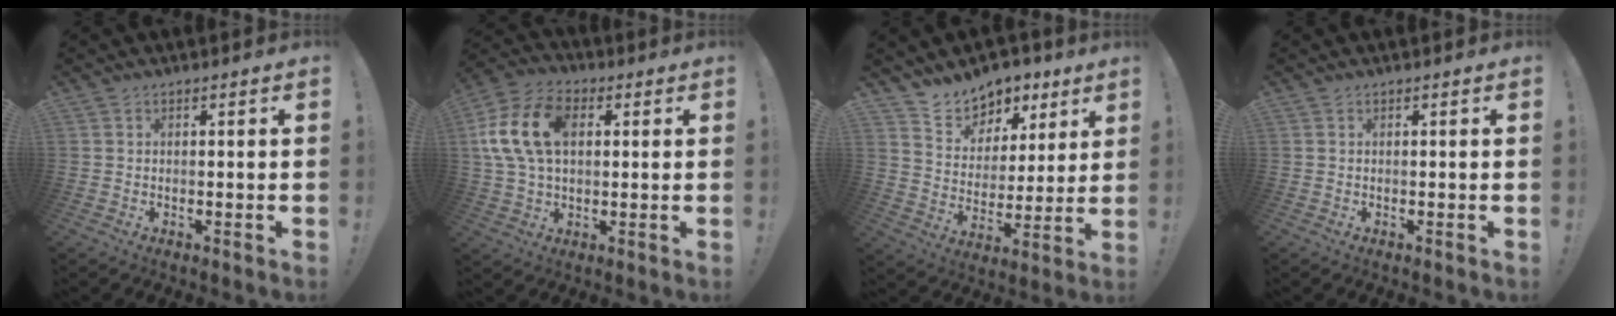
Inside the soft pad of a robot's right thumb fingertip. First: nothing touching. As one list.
[{"total": 16.8, "force": [3.4, 11.1, 12.1], "torque": [-0.237, 0.008, 0.062]}, {"total": 10.1, "force": [8.0, 6.1, 1.3], "torque": [-0.026, -0.068, 0.151]}, {"total": 0.0}]